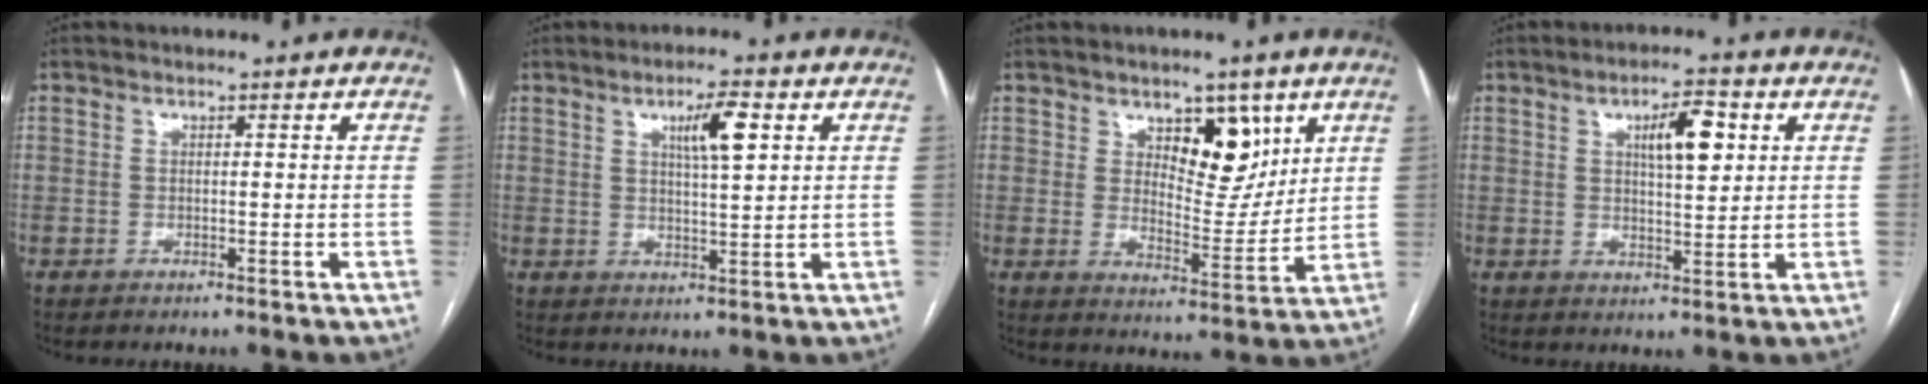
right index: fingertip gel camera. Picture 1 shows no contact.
{"total": 5.7, "force": [2.3, 0.7, 5.1], "torque": [-0.088, 0.003, 0.039]}
{"total": 8.7, "force": [4.5, 4.2, 6.1], "torque": [-0.083, -0.005, 0.077]}
{"total": 6.9, "force": [2.4, 1.9, 6.2], "torque": [-0.101, 0.009, 0.040]}